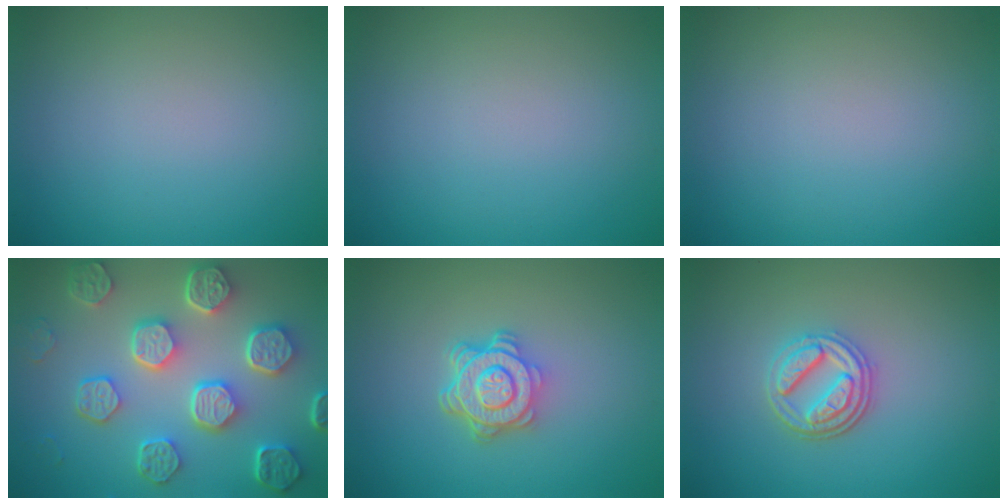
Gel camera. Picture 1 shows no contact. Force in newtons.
{"total": 0.0}
{"total": 0.0}
{"total": 8.1, "press": 6.2, "slide": 5.3}
{"total": 4.7, "press": 3.6, "slide": 3.1}
{"total": 3.8, "press": 3.2, "slide": 2.1}